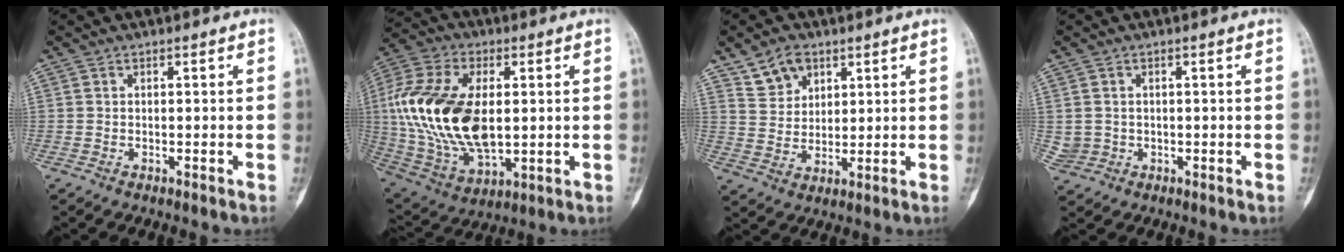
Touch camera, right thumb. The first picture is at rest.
{"total": 22.9, "force": [1.7, 13.0, 18.8], "torque": [-0.387, -0.009, 0.038]}
{"total": 6.8, "force": [4.3, 4.7, 2.5], "torque": [-0.022, -0.020, 0.088]}
{"total": 2.6, "force": [0.2, 2.5, 0.4], "torque": [-0.003, 0.004, 0.014]}